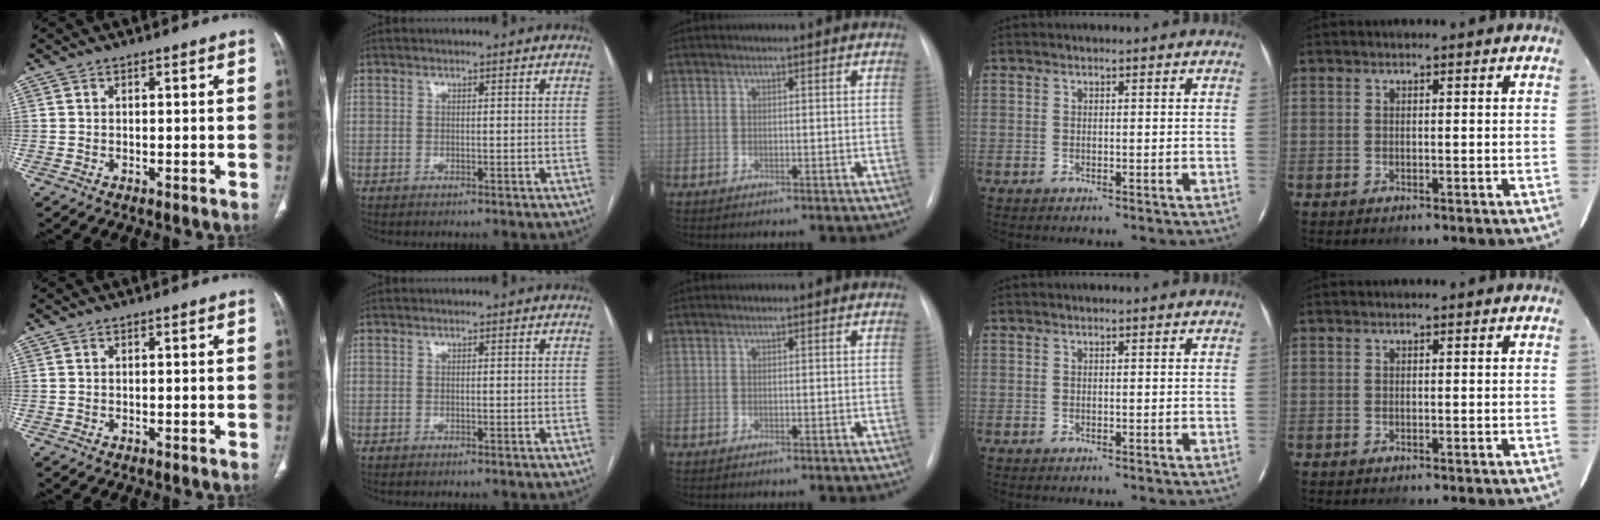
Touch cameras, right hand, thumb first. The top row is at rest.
{}